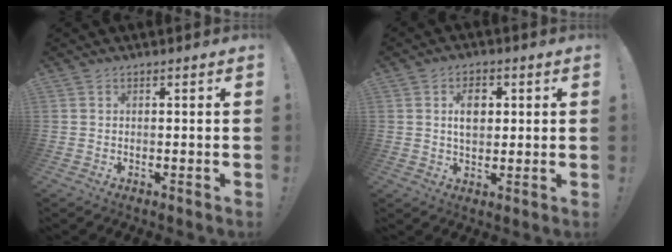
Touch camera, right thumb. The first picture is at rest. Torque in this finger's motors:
{"motor_torque": [-0.13, 0.36, 0.58, 0.01, 0.01]}